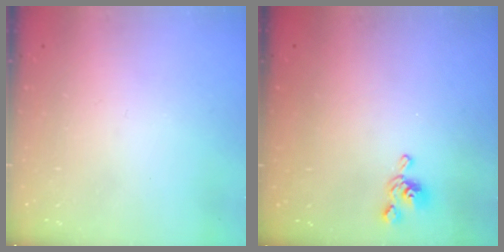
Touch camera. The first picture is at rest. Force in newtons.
{"total": 5.5, "press": 5.5, "slide": 0.1}